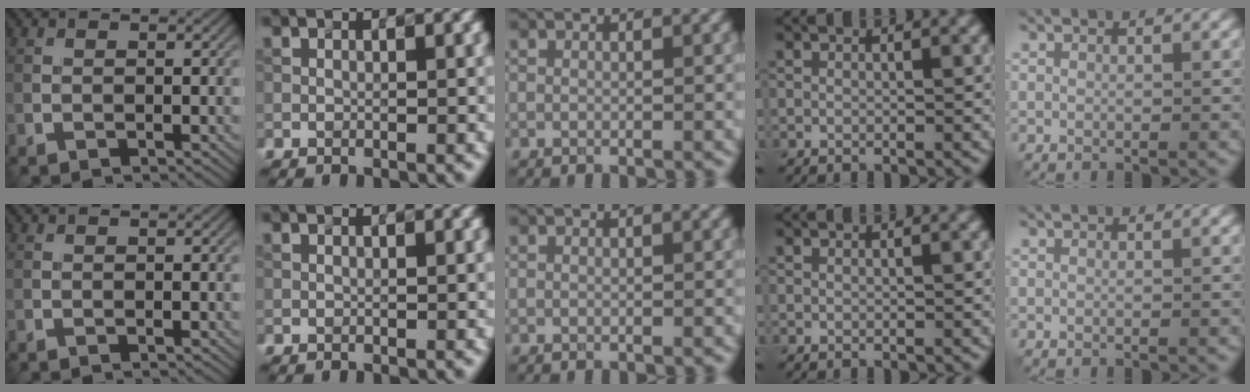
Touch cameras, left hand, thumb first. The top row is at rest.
{}